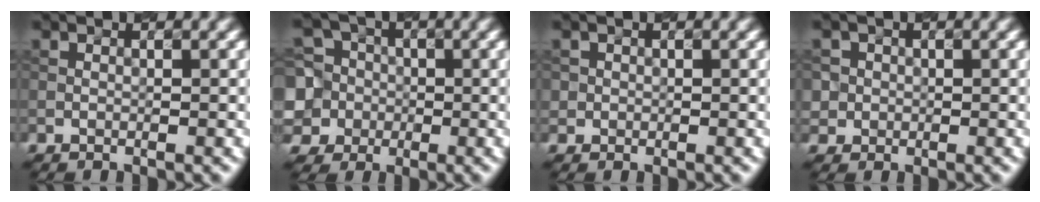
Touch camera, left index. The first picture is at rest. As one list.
[{"total": 9.8, "force": [-1.8, 9.0, 3.3], "torque": [-0.090, 0.013, -0.058]}, {"total": 0.8, "force": [0.0, 0.8, 0.0], "torque": [0.008, -0.004, -0.001]}, {"total": 2.3, "force": [0.3, 2.2, 0.4], "torque": [0.002, 0.002, 0.011]}]